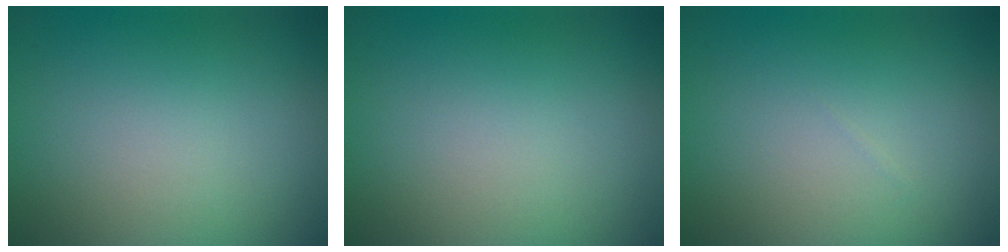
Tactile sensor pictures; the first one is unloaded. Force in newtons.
{"total": 0.0}
{"total": 0.0}